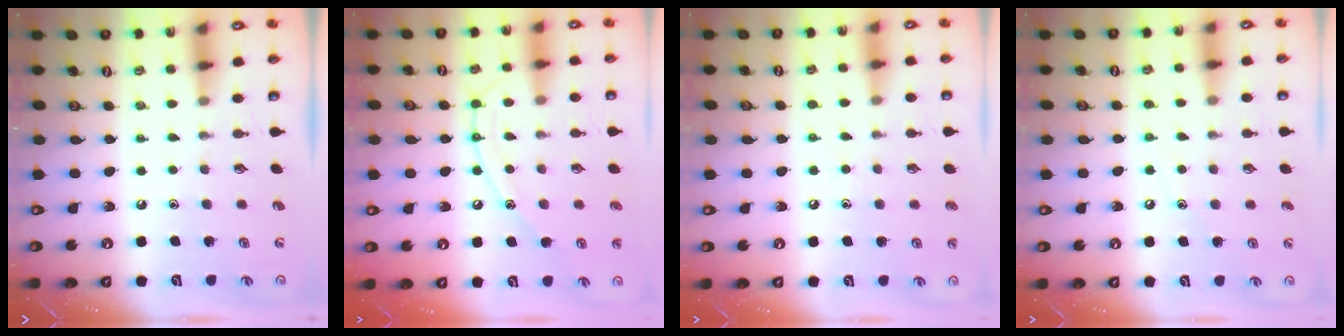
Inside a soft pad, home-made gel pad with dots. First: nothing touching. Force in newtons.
{"total": 11.0, "press": 11.0, "slide": 1.0}
{"total": 6.5, "press": 6.4, "slide": 0.8}
{"total": 4.6, "press": 4.5, "slide": 0.5}